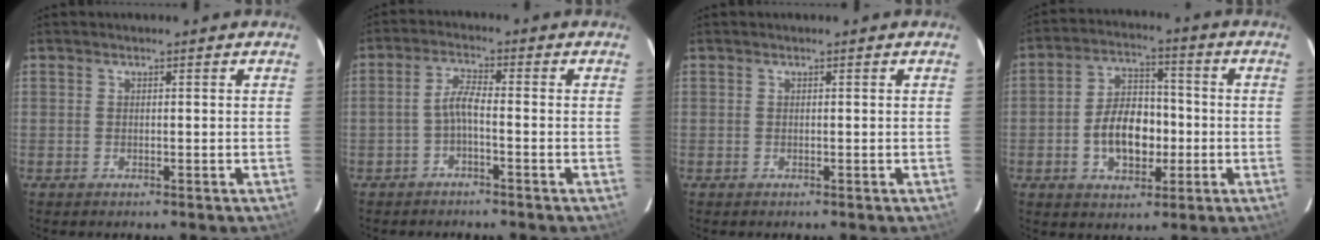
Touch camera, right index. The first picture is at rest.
{"total": 3.1, "force": [-1.6, 0.4, 2.7], "torque": [-0.064, 0.010, -0.033]}
{"total": 0.0}
{"total": 10.7, "force": [-2.5, 6.7, 7.9], "torque": [-0.150, 0.020, -0.033]}